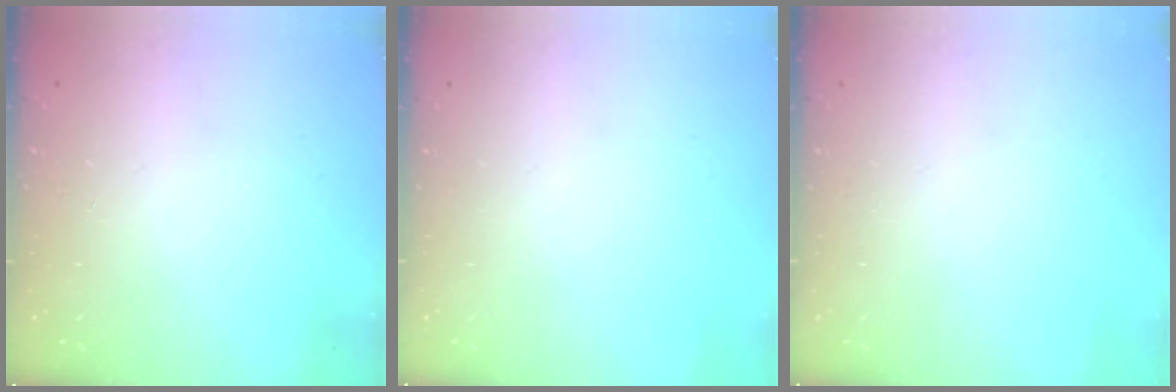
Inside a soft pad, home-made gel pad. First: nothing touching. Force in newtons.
{"total": 0.0}
{"total": 0.0}